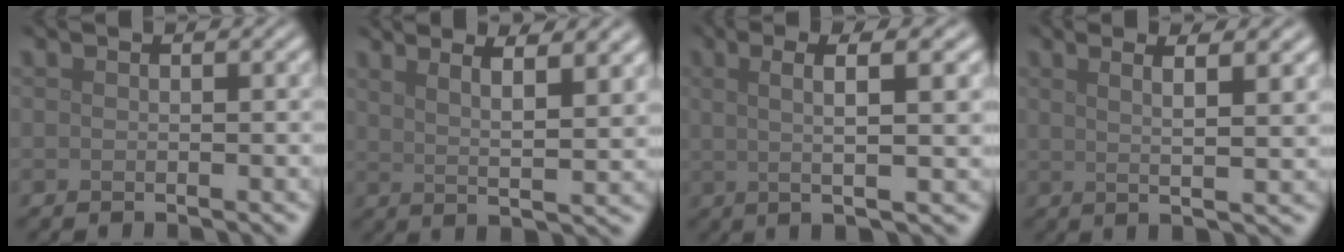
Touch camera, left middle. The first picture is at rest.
{"total": 6.4, "force": [3.7, 1.7, 4.9], "torque": [-0.050, 0.016, 0.040]}
{"total": 6.3, "force": [1.4, 1.3, 6.0], "torque": [-0.092, 0.010, 0.020]}
{"total": 5.4, "force": [2.3, 1.3, 4.7], "torque": [-0.058, 0.015, 0.020]}